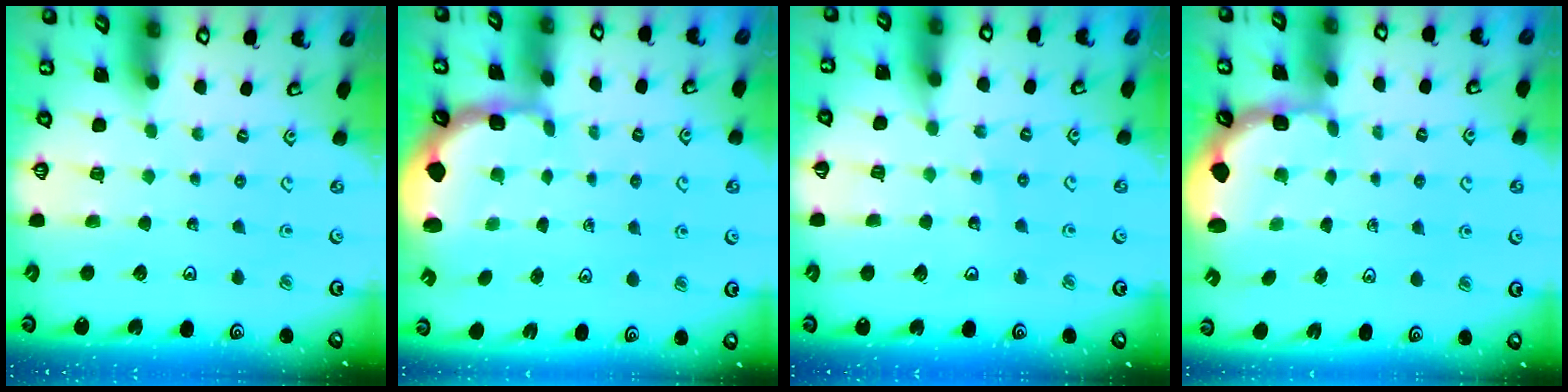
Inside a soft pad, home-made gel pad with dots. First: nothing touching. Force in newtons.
{"total": 2.2, "press": 1.9, "slide": 1.1}
{"total": 7.3, "press": 7.3, "slide": 0.8}
{"total": 2.7, "press": 2.1, "slide": 1.7}